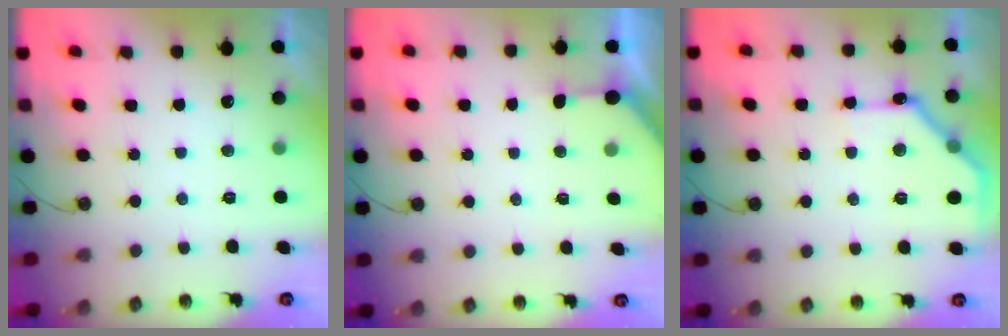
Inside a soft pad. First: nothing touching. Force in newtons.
{"total": 2.0, "press": 2.0, "slide": 0.2}
{"total": 14.2, "press": 14.2, "slide": 0.3}